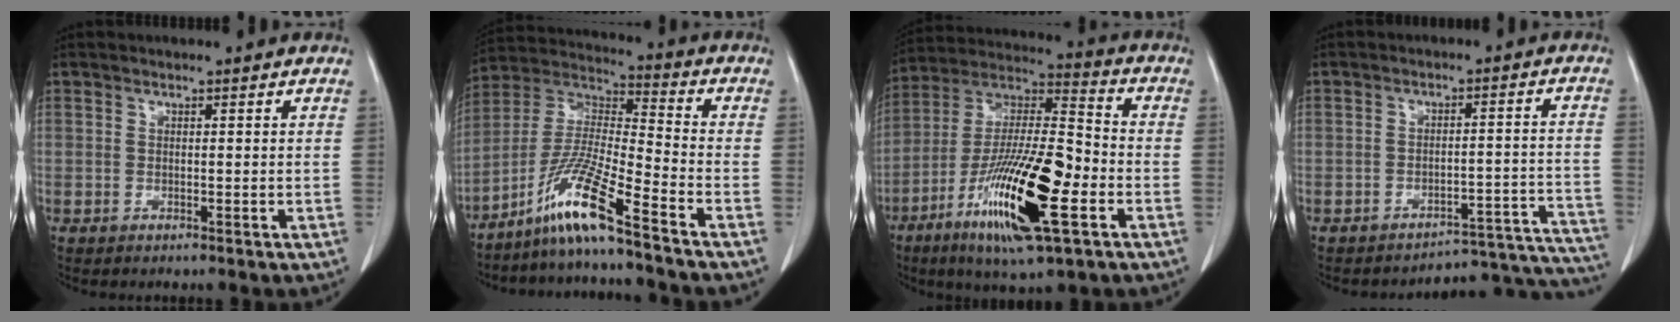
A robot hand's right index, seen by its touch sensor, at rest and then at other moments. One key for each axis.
{"total": 11.8, "fx": -8.3, "fy": -1.1, "fz": 8.4, "tx": -0.178, "ty": -0.013, "tz": -0.162}
{"total": 20.8, "fx": -7.9, "fy": 3.7, "fz": 18.9, "tx": -0.365, "ty": -0.022, "tz": -0.138}
{"total": 13.0, "fx": -12.8, "fy": 2.4, "fz": -0.4, "tx": 0.038, "ty": 0.063, "tz": -0.152}